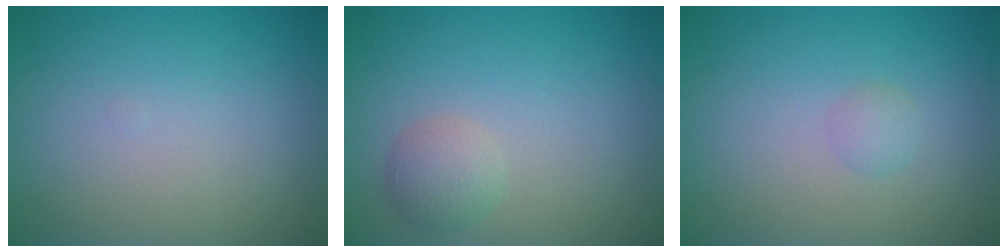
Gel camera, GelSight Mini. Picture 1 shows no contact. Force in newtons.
{"total": 2.0, "press": 2.0, "slide": 0.1}
{"total": 1.0, "press": 1.0, "slide": 0.1}